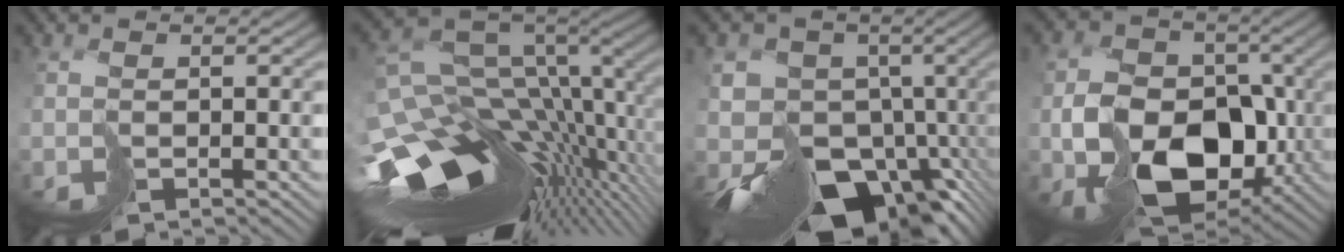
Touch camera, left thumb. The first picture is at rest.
{"total": 16.7, "force": [-5.4, 8.9, 13.1], "torque": [-0.253, -0.032, -0.057]}
{"total": 14.0, "force": [-5.4, 10.6, 7.4], "torque": [-0.123, -0.006, -0.081]}
{"total": 12.3, "force": [-3.3, 8.8, 7.9], "torque": [-0.119, -0.015, -0.060]}